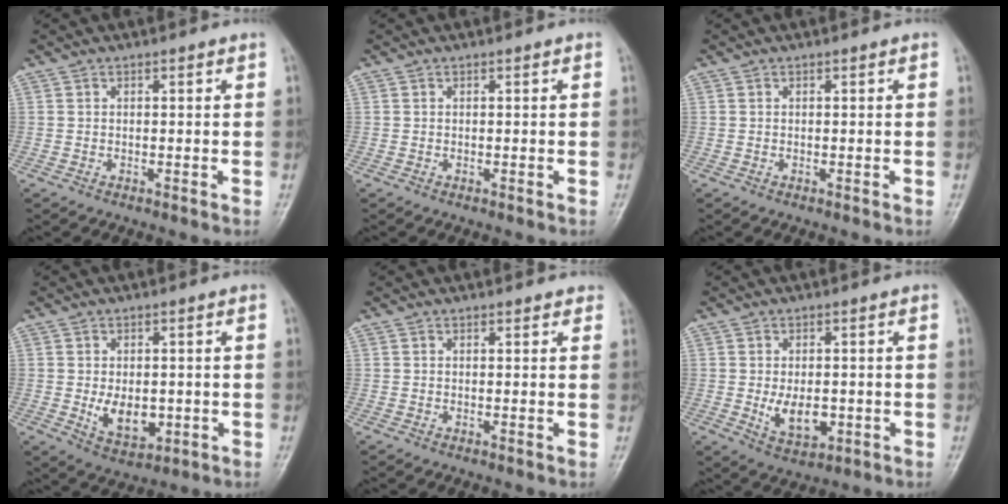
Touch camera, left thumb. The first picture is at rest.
{"total": 0.0}
{"total": 0.0}
{"total": 6.9, "force": [-0.8, 4.4, 5.2], "torque": [-0.064, -0.012, 0.000]}
{"total": 1.3, "force": [1.1, 0.6, 0.4], "torque": [0.007, 0.000, 0.008]}
{"total": 6.6, "force": [-0.9, 4.0, 5.1], "torque": [-0.069, -0.009, -0.005]}